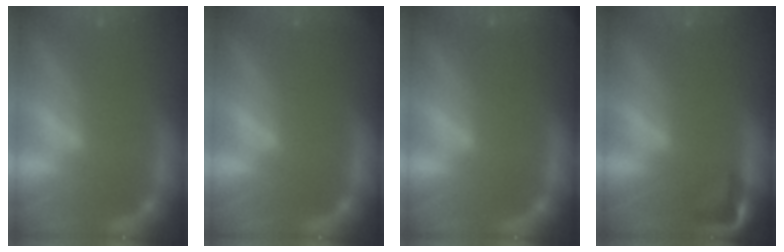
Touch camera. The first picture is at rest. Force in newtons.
{"total": 0.9}
{"total": 7.5}
{"total": 2.9}